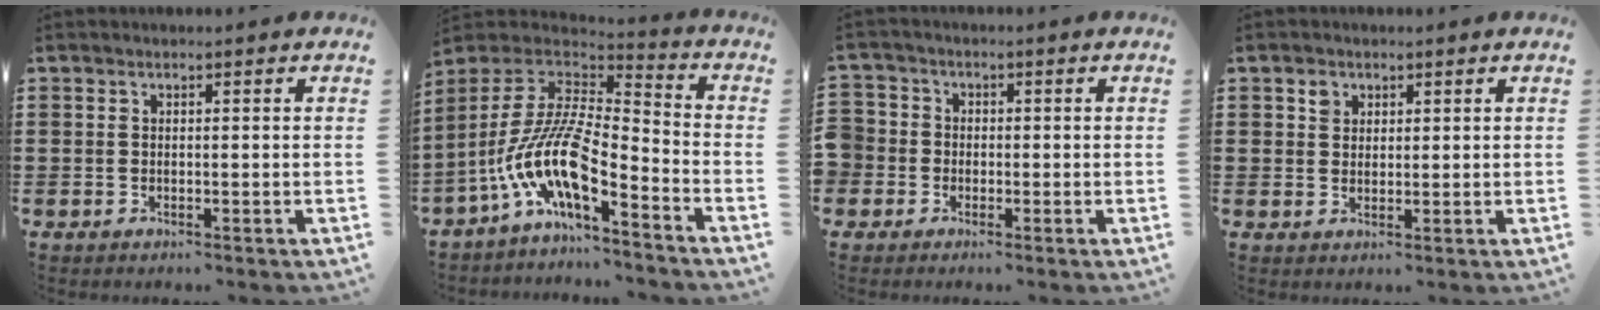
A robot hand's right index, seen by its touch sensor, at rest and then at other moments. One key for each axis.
{"total": 12.5, "fx": -6.7, "fy": 3.7, "fz": 9.9, "tx": -0.231, "ty": -0.017, "tz": -0.144}
{"total": 2.9, "fx": -1.2, "fy": 2.6, "fz": 0.2, "tx": -0.026, "ty": 0.004, "tz": -0.032}
{"total": 2.0, "fx": 1.1, "fy": 1.6, "fz": 0.5, "tx": -0.015, "ty": 0.008, "tz": 0.020}